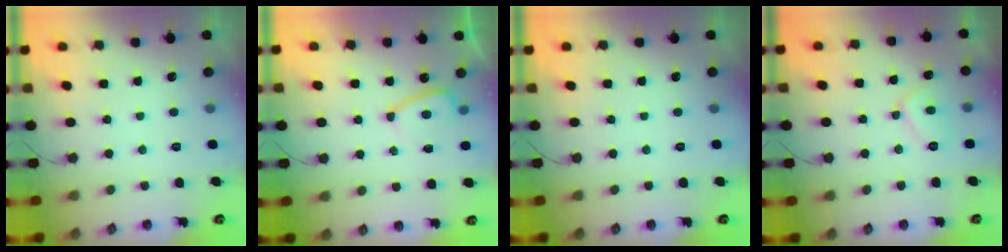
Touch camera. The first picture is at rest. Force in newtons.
{"total": 5.5, "press": 5.3, "slide": 1.6}
{"total": 0.0}
{"total": 7.0, "press": 7.0, "slide": 0.8}